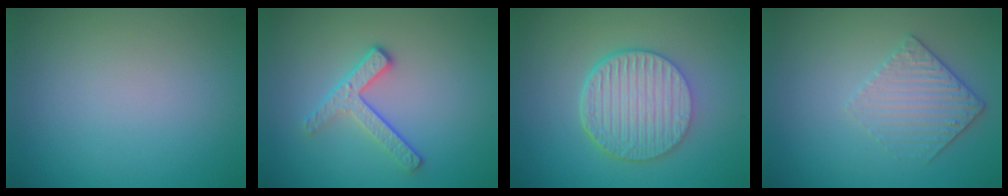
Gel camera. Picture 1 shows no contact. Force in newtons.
{"total": 2.9, "press": 2.4, "slide": 1.6}
{"total": 6.5, "press": 4.8, "slide": 4.5}
{"total": 3.3, "press": 2.8, "slide": 1.8}